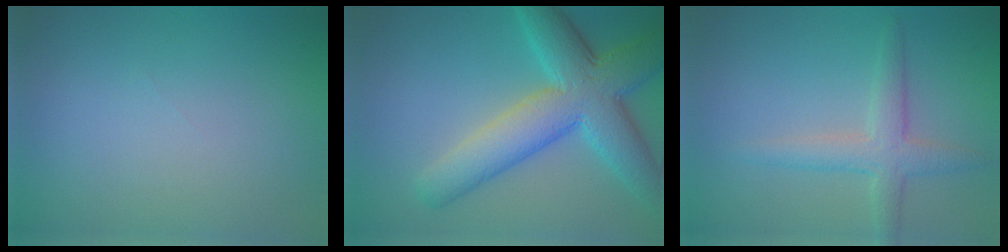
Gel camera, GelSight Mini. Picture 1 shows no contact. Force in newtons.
{"total": 8.5, "press": 8.5, "slide": 0.2}
{"total": 3.0, "press": 3.0, "slide": 0.1}